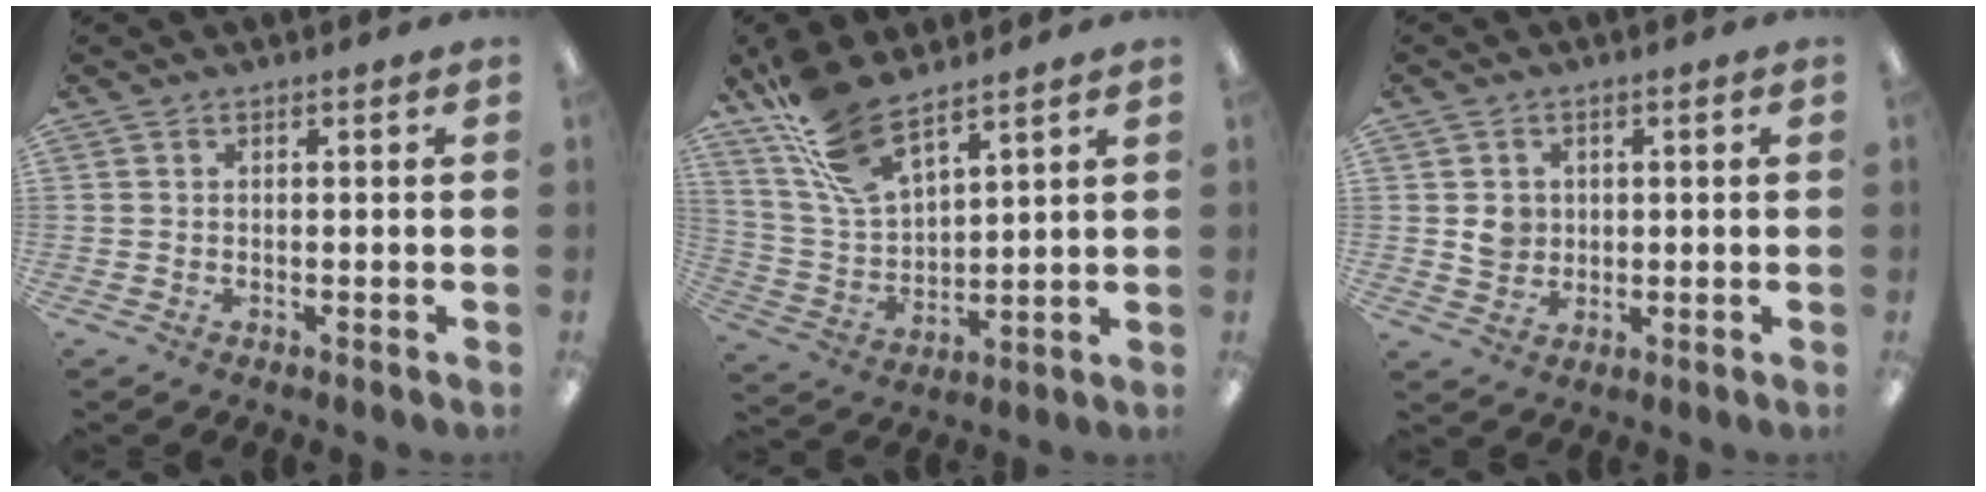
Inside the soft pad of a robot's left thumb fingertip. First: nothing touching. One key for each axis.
{"total": 13.3, "fx": 10.5, "fy": 4.4, "fz": 7.0, "tx": -0.156, "ty": -0.050, "tz": 0.197}
{"total": 4.5, "fx": 0.9, "fy": 4.2, "fz": 1.4, "tx": -0.012, "ty": 0.000, "tz": 0.013}